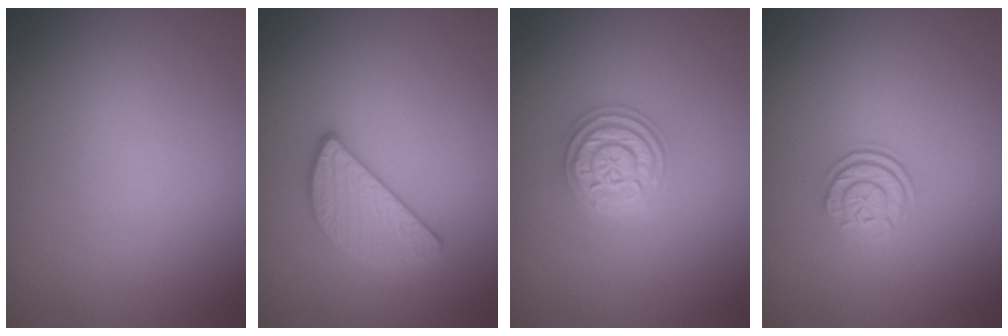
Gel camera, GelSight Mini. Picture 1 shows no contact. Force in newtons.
{"total": 2.8, "press": 2.7, "slide": 0.4}
{"total": 3.7, "press": 3.7, "slide": 0.5}
{"total": 2.4, "press": 1.8, "slide": 1.5}